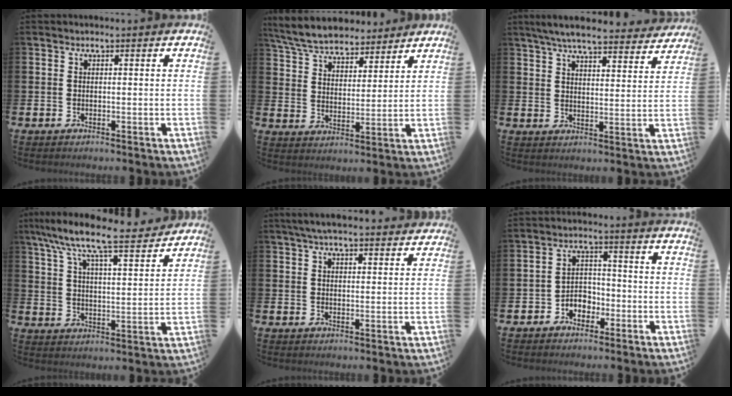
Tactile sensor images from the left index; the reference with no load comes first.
{"total": 6.9, "force": [6.5, 1.9, 1.3], "torque": [-0.054, -0.033, 0.118]}
{"total": 6.7, "force": [6.3, 0.9, 2.1], "torque": [-0.046, -0.041, 0.109]}
{"total": 9.7, "force": [8.8, 0.9, 4.0], "torque": [-0.097, -0.067, 0.144]}
{"total": 4.7, "force": [4.4, 0.7, 1.7], "torque": [-0.034, -0.013, 0.080]}
{"total": 3.1, "force": [-2.0, 2.2, 0.7], "torque": [-0.021, 0.003, -0.049]}